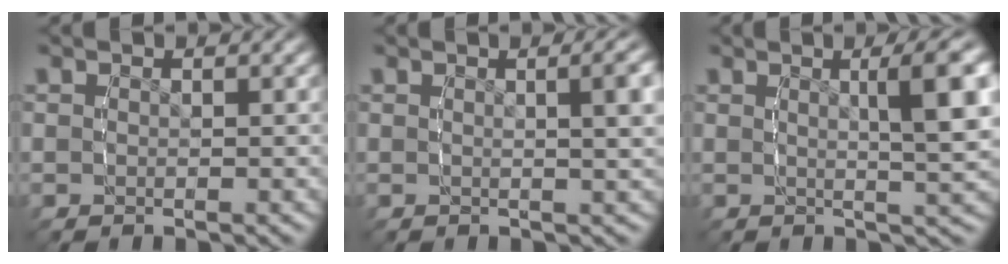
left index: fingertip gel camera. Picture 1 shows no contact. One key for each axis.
{"total": 2.9, "fx": 0.8, "fy": 0.3, "fz": 2.7, "tx": -0.028, "ty": 0.001, "tz": 0.015}
{"total": 5.6, "fx": 1.6, "fy": 0.9, "fz": 5.3, "tx": -0.060, "ty": 0.006, "tz": 0.028}